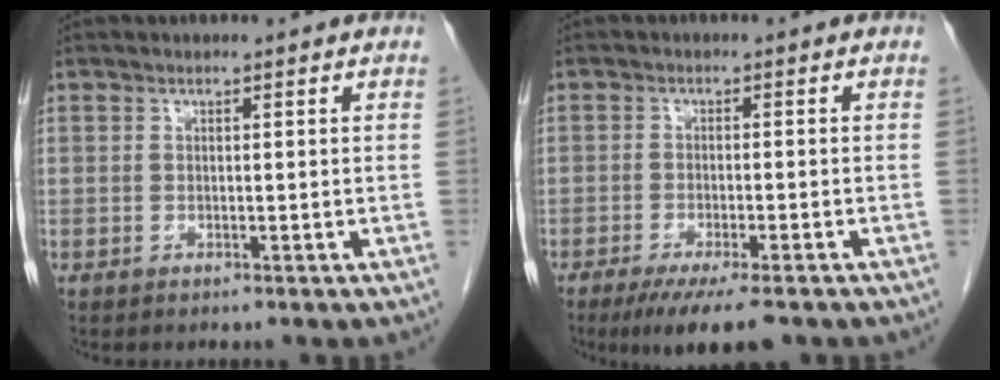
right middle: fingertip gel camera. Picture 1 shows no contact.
{"total": 8.3, "force": [-6.0, 1.3, 5.5], "torque": [-0.080, -0.017, -0.091]}